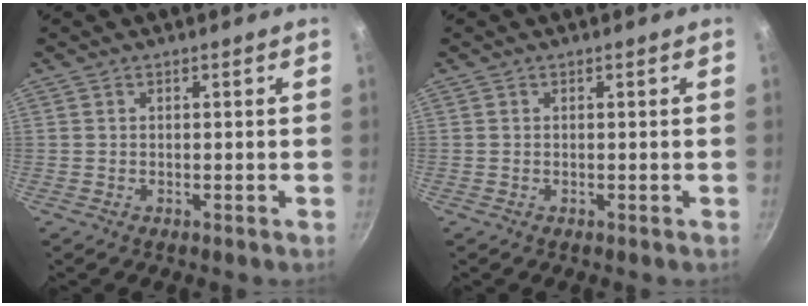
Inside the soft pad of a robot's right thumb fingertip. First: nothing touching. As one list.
[{"total": 0.0}]